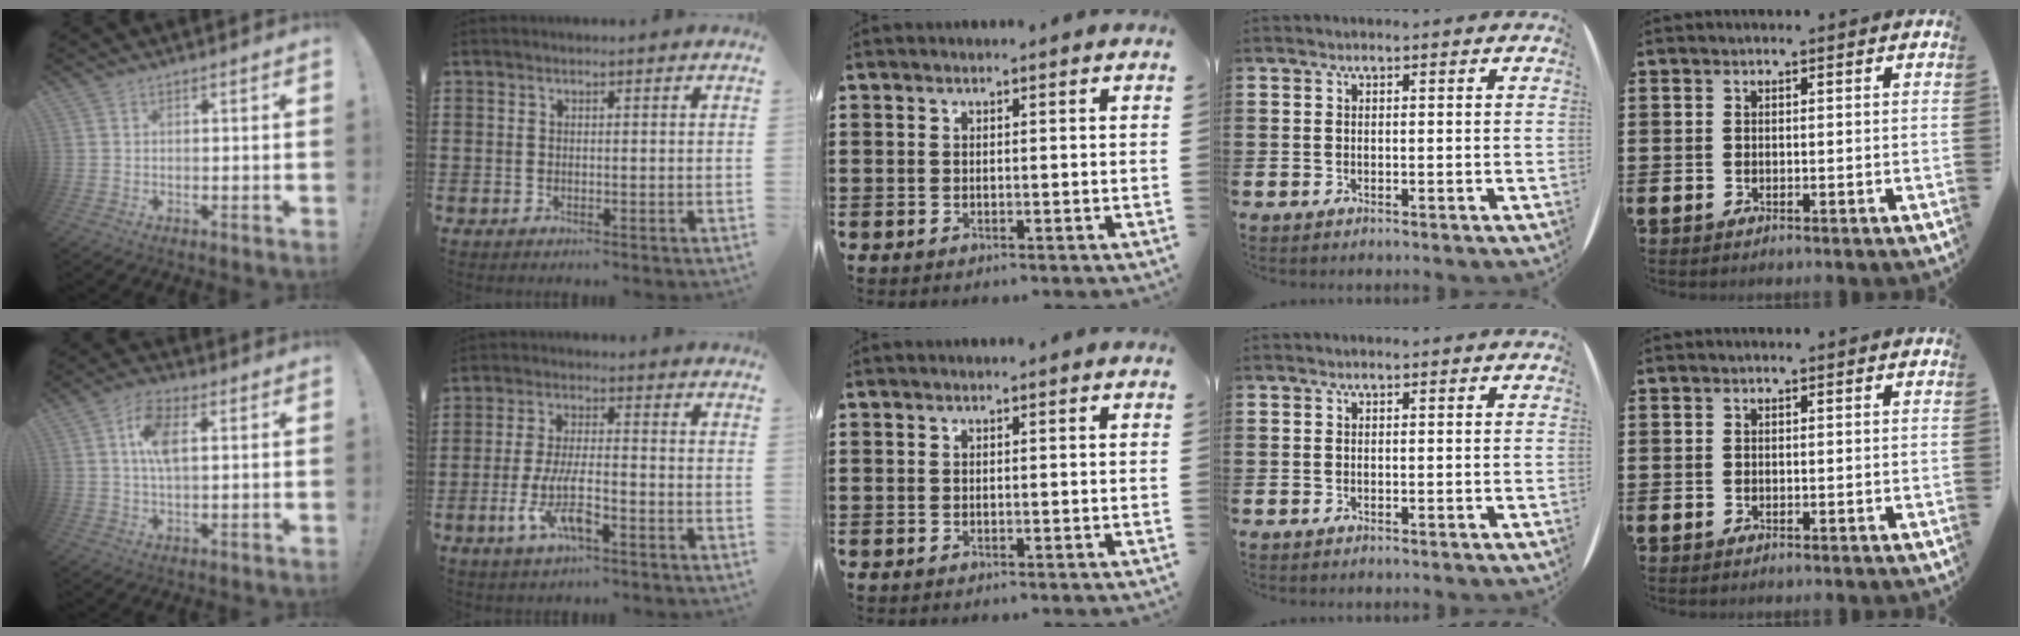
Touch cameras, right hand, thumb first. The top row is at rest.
{"thumb": {"total": 9.0, "force": [2.1, 4.4, 7.6], "torque": [-0.128, 0.001, 0.033]}, "index": {"total": 7.9, "force": [-3.2, 2.2, 6.9], "torque": [-0.158, -0.014, -0.064]}}